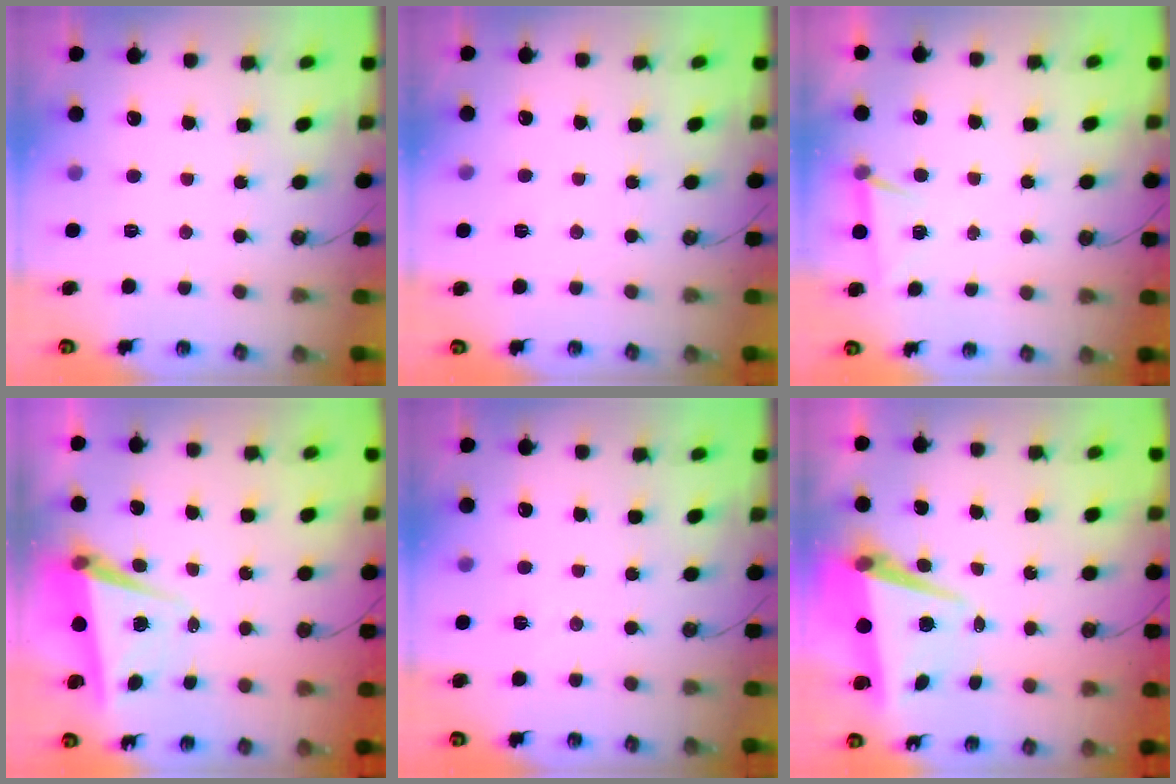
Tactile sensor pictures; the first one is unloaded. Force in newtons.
{"total": 4.9, "press": 2.3, "slide": 4.2}
{"total": 6.3, "press": 4.2, "slide": 4.7}
{"total": 6.4, "press": 5.8, "slide": 2.6}
{"total": 5.2, "press": 4.7, "slide": 2.3}
{"total": 7.1, "press": 6.8, "slide": 1.9}